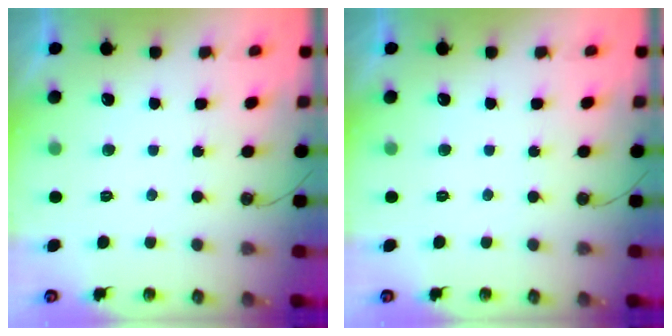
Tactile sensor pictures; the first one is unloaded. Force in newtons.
{"total": 0.0}